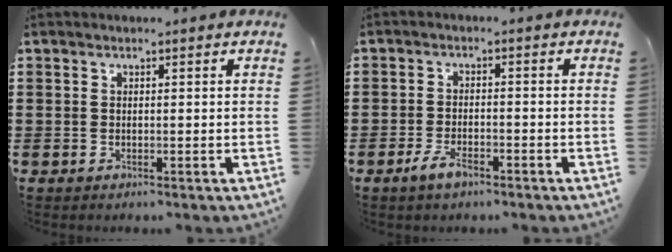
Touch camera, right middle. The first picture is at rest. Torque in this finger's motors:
{"motor_torque": [2.14, 0.00, 0.44, 0.10]}